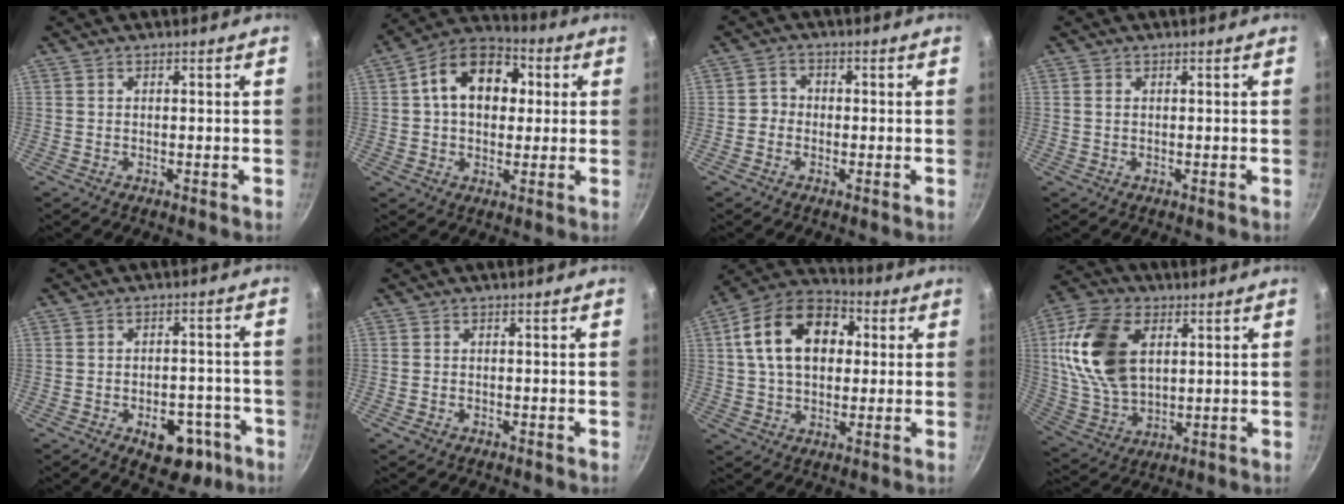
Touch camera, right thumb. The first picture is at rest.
{"total": 15.2, "force": [2.8, 10.7, 10.4], "torque": [-0.128, 0.023, 0.026]}
{"total": 2.8, "force": [-0.8, 2.5, 0.9], "torque": [0.002, 0.013, -0.023]}
{"total": 0.8, "force": [0.2, 0.5, 0.5], "torque": [-0.010, 0.002, 0.004]}
{"total": 10.4, "force": [-4.6, 6.3, 6.8], "torque": [-0.048, 0.026, -0.052]}
{"total": 1.5, "force": [-0.8, 1.0, 0.7], "torque": [-0.014, 0.001, -0.013]}
{"total": 17.7, "force": [3.6, 12.1, 12.5], "torque": [-0.185, 0.026, 0.046]}
{"total": 17.8, "force": [4.4, 11.2, 13.1], "torque": [-0.235, -0.002, 0.089]}